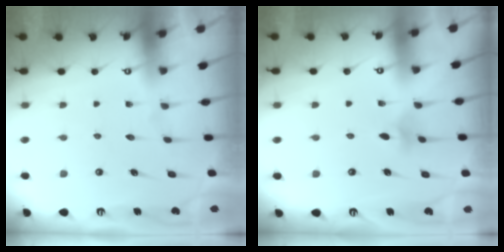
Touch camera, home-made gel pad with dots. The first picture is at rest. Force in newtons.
{"total": 4.3, "press": 4.2, "slide": 0.8}